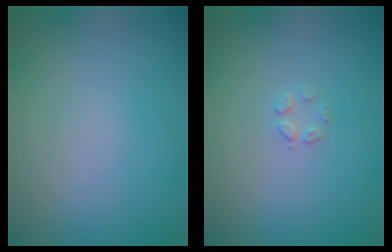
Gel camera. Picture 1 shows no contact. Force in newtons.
{"total": 1.0, "press": 1.0, "slide": 0.1}